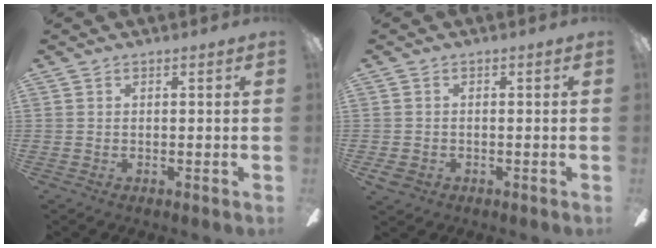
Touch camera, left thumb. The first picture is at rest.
{"total": 2.6, "force": [-1.2, 2.1, 1.0], "torque": [-0.023, 0.004, -0.023]}